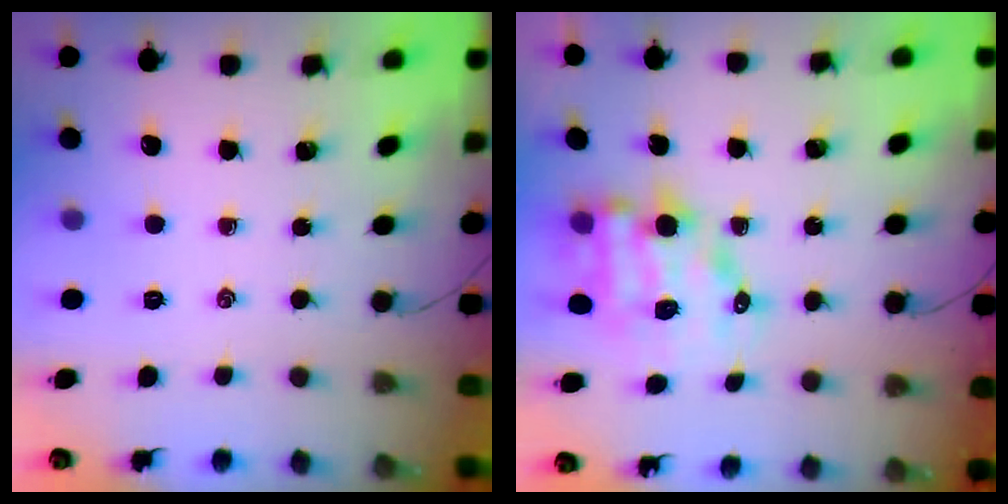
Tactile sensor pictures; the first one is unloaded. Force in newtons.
{"total": 11.0, "press": 10.6, "slide": 3.0}